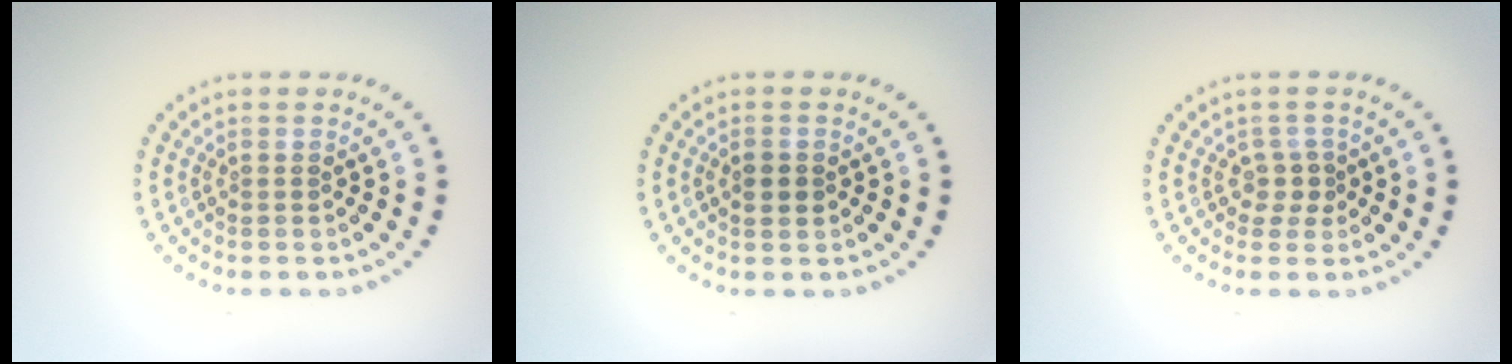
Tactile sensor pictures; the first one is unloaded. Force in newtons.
{"total": 1.8, "press": 1.8, "slide": 0.1}
{"total": 1.7, "press": 1.2, "slide": 1.2}